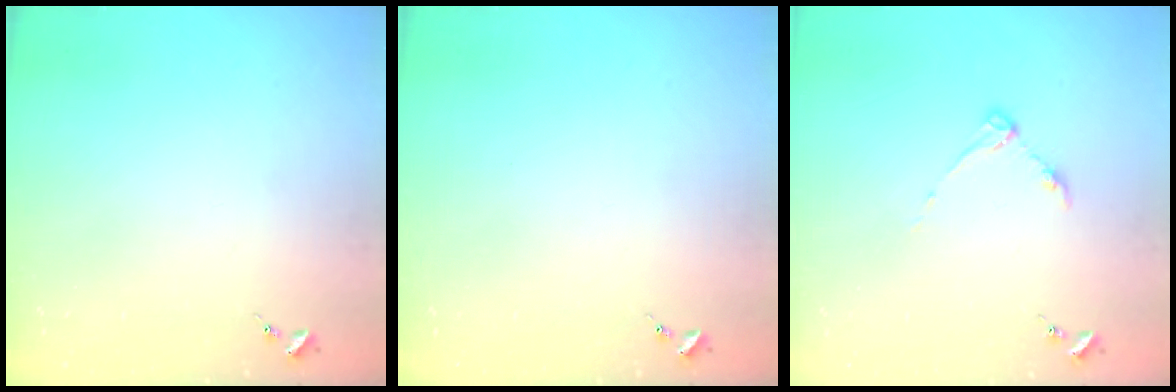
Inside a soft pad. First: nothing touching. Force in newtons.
{"total": 0.0}
{"total": 4.9, "press": 4.8, "slide": 0.7}